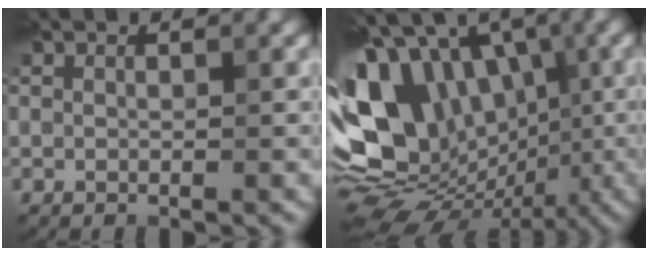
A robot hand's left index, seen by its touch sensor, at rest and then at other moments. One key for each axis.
{"total": 16.3, "fx": -1.0, "fy": 12.0, "fz": 11.0, "tx": -0.211, "ty": 0.020, "tz": -0.021}